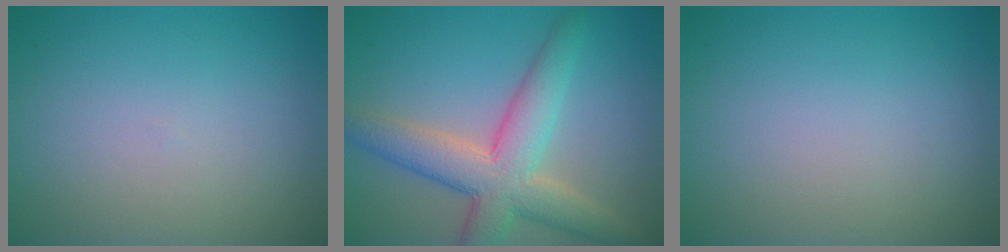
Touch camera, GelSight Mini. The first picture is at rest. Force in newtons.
{"total": 6.9, "press": 6.9, "slide": 0.4}
{"total": 0.0}